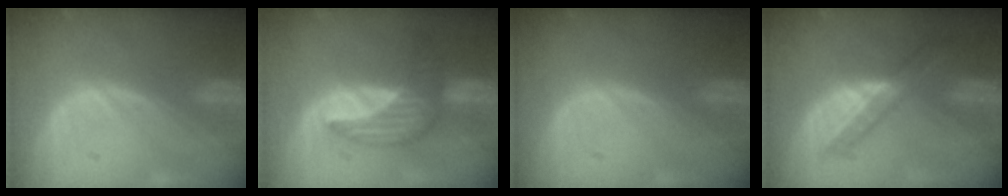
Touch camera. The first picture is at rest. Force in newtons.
{"total": 7.3, "press": 6.6, "slide": 3.1}
{"total": 0.0}
{"total": 5.9, "press": 5.1, "slide": 2.8}